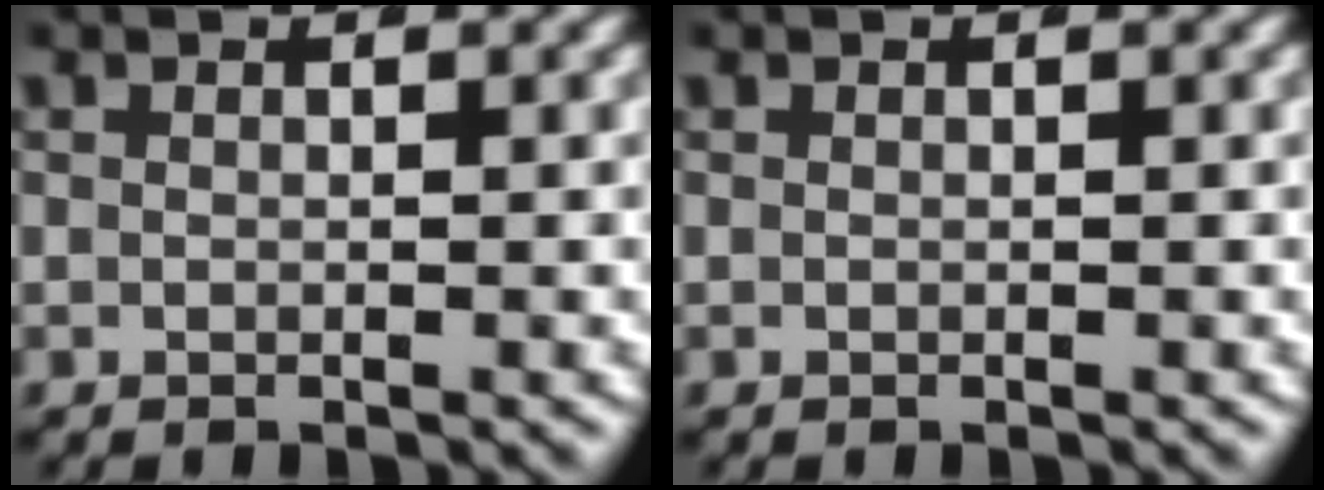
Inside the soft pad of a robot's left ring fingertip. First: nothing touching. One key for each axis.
{"total": 0.0}